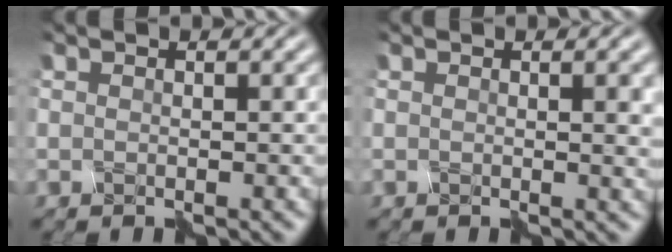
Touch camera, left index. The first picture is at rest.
{"total": 1.9, "force": [0.3, 0.4, 1.8], "torque": [-0.020, 0.000, 0.004]}